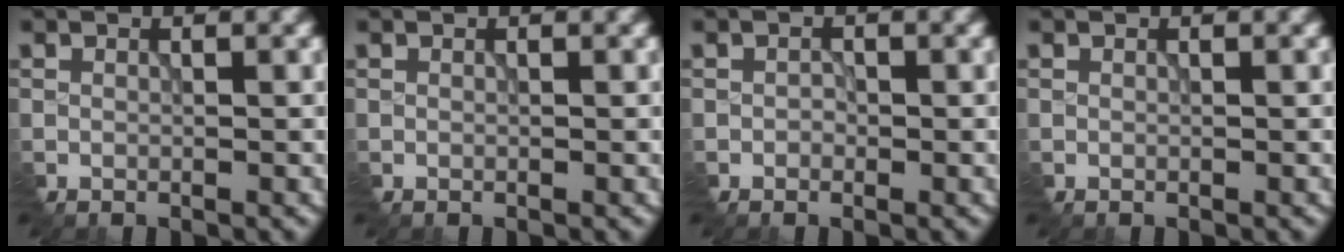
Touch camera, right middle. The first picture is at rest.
{"total": 0.0}
{"total": 0.8, "force": [-0.3, 0.7, 0.3], "torque": [-0.005, -0.003, -0.009]}
{"total": 0.0}